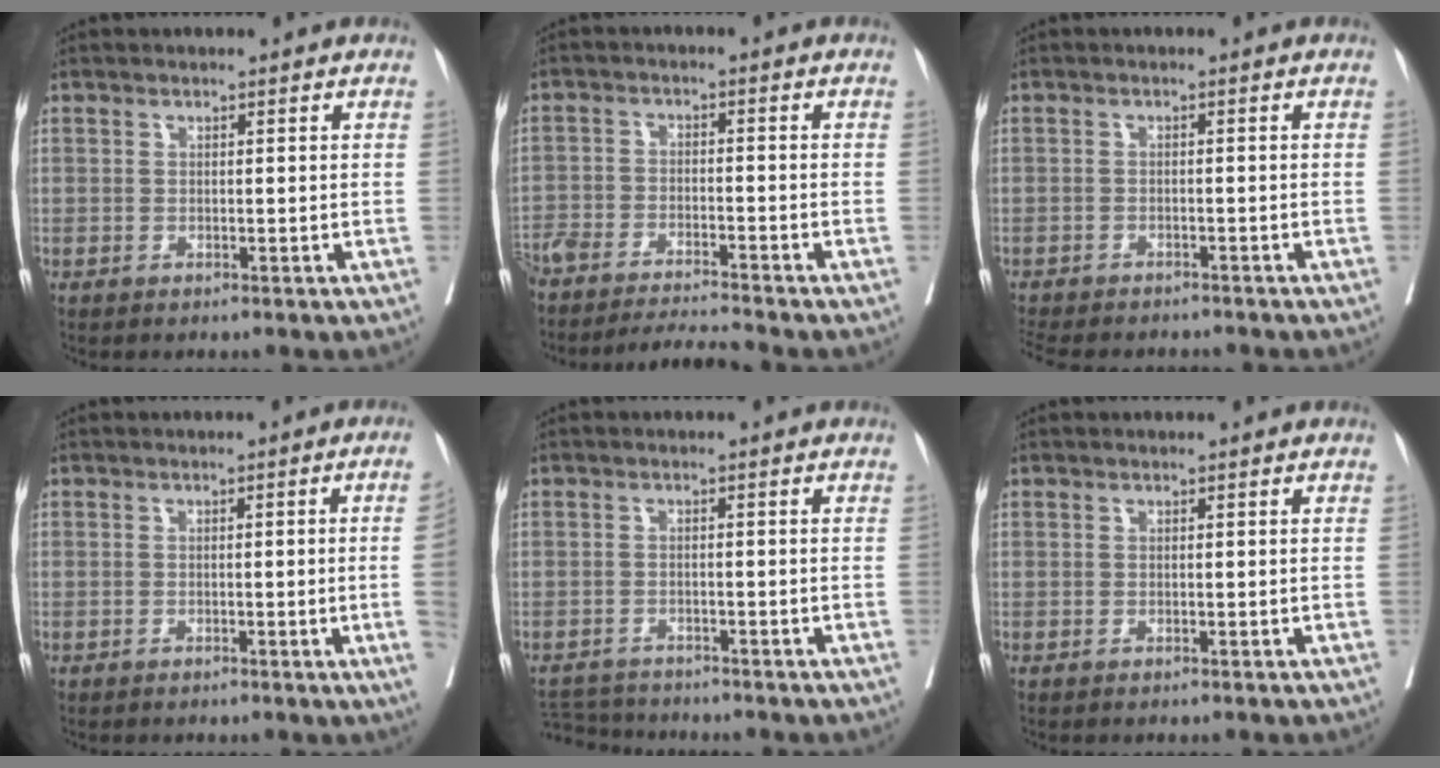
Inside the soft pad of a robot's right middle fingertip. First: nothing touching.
{"total": 10.0, "force": [-9.5, -0.5, 3.1], "torque": [-0.050, 0.004, -0.161]}
{"total": 11.4, "force": [-10.1, 3.1, 4.2], "torque": [-0.083, -0.012, -0.134]}
{"total": 4.2, "force": [-0.7, -1.4, 3.9], "torque": [-0.045, -0.007, -0.009]}
{"total": 4.5, "force": [-4.5, 0.5, 0.0], "torque": [0.004, -0.011, -0.079]}
{"total": 0.0}